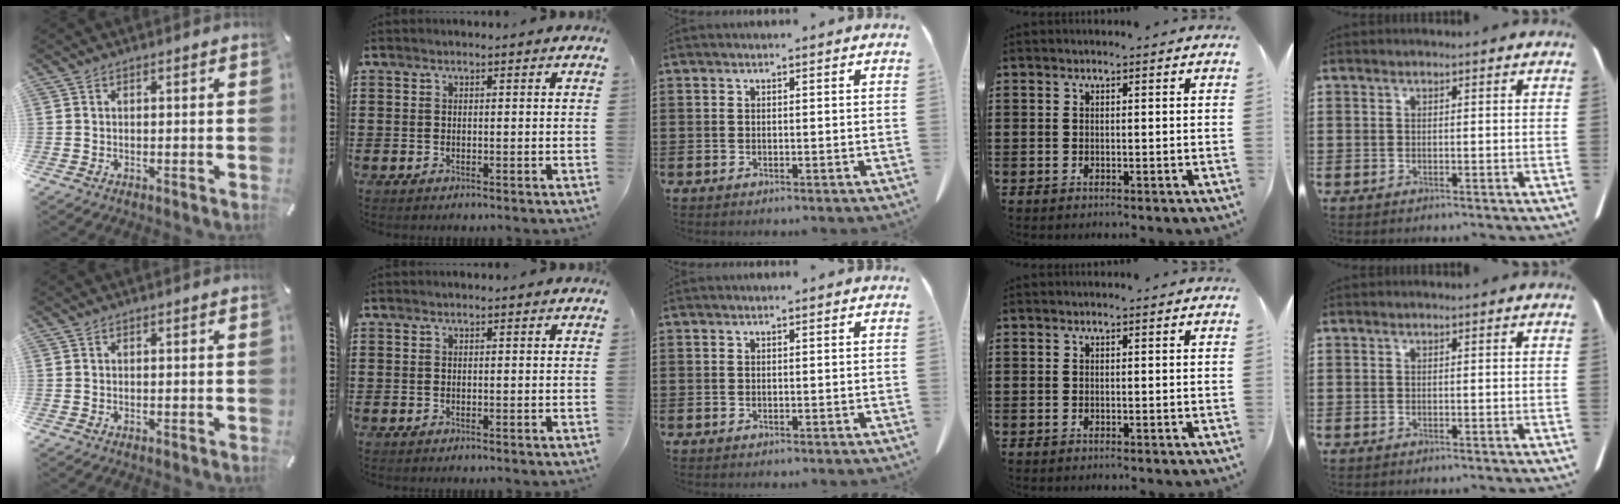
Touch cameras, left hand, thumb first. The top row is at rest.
{}